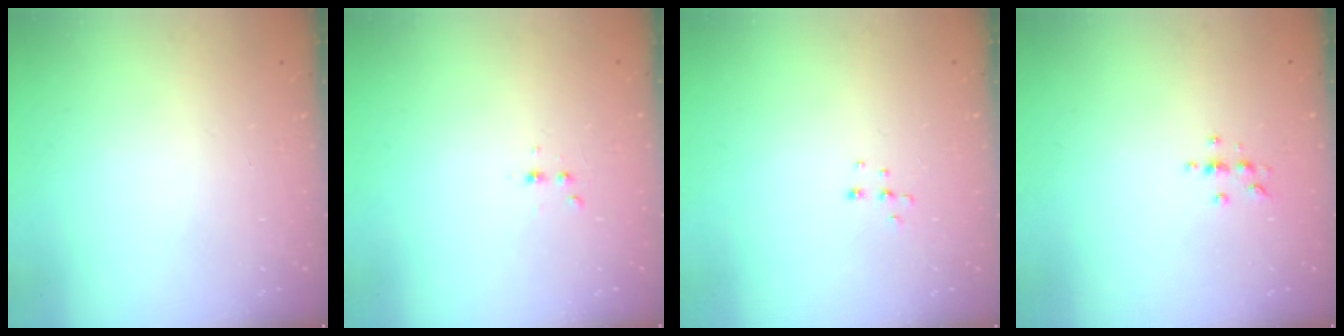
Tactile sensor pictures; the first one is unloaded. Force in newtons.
{"total": 2.9, "press": 2.7, "slide": 1.0}
{"total": 5.1, "press": 5.0, "slide": 0.4}
{"total": 4.6, "press": 4.6, "slide": 0.6}